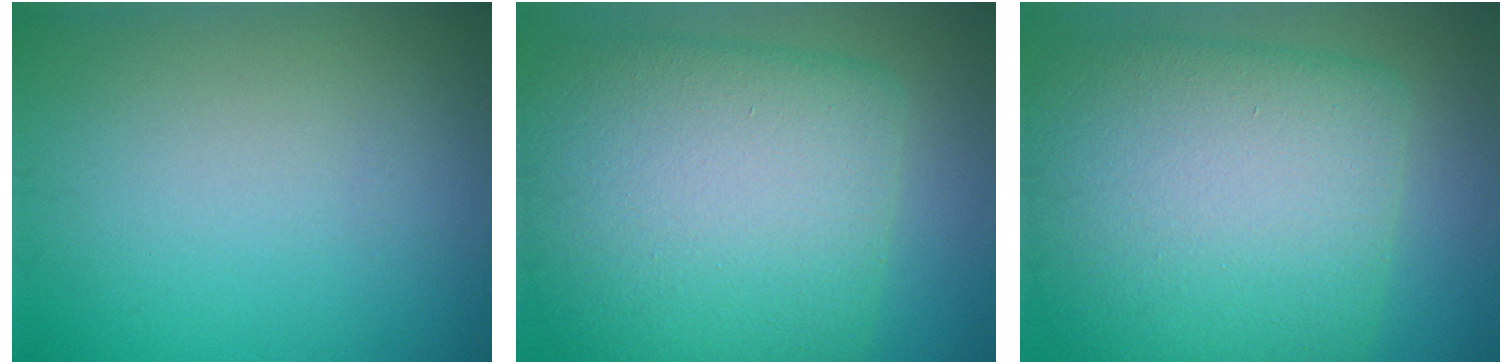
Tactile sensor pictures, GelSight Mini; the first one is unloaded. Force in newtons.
{"total": 13.0, "press": 13.0, "slide": 0.4}
{"total": 13.0, "press": 13.0, "slide": 0.4}